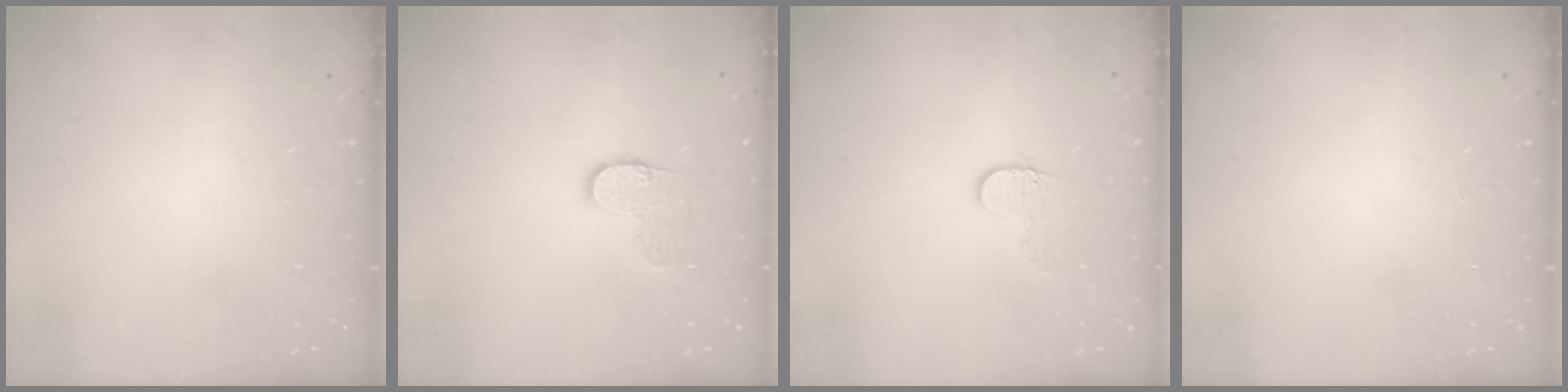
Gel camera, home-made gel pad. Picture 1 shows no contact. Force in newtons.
{"total": 6.3, "press": 6.3, "slide": 0.3}
{"total": 5.8, "press": 5.8, "slide": 0.5}
{"total": 0.0}